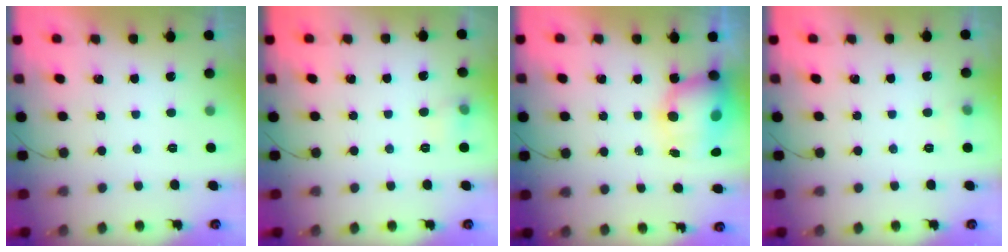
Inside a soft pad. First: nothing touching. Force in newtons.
{"total": 5.1, "press": 4.8, "slide": 1.6}
{"total": 10.2, "press": 10.0, "slide": 2.0}
{"total": 7.2, "press": 3.7, "slide": 6.2}